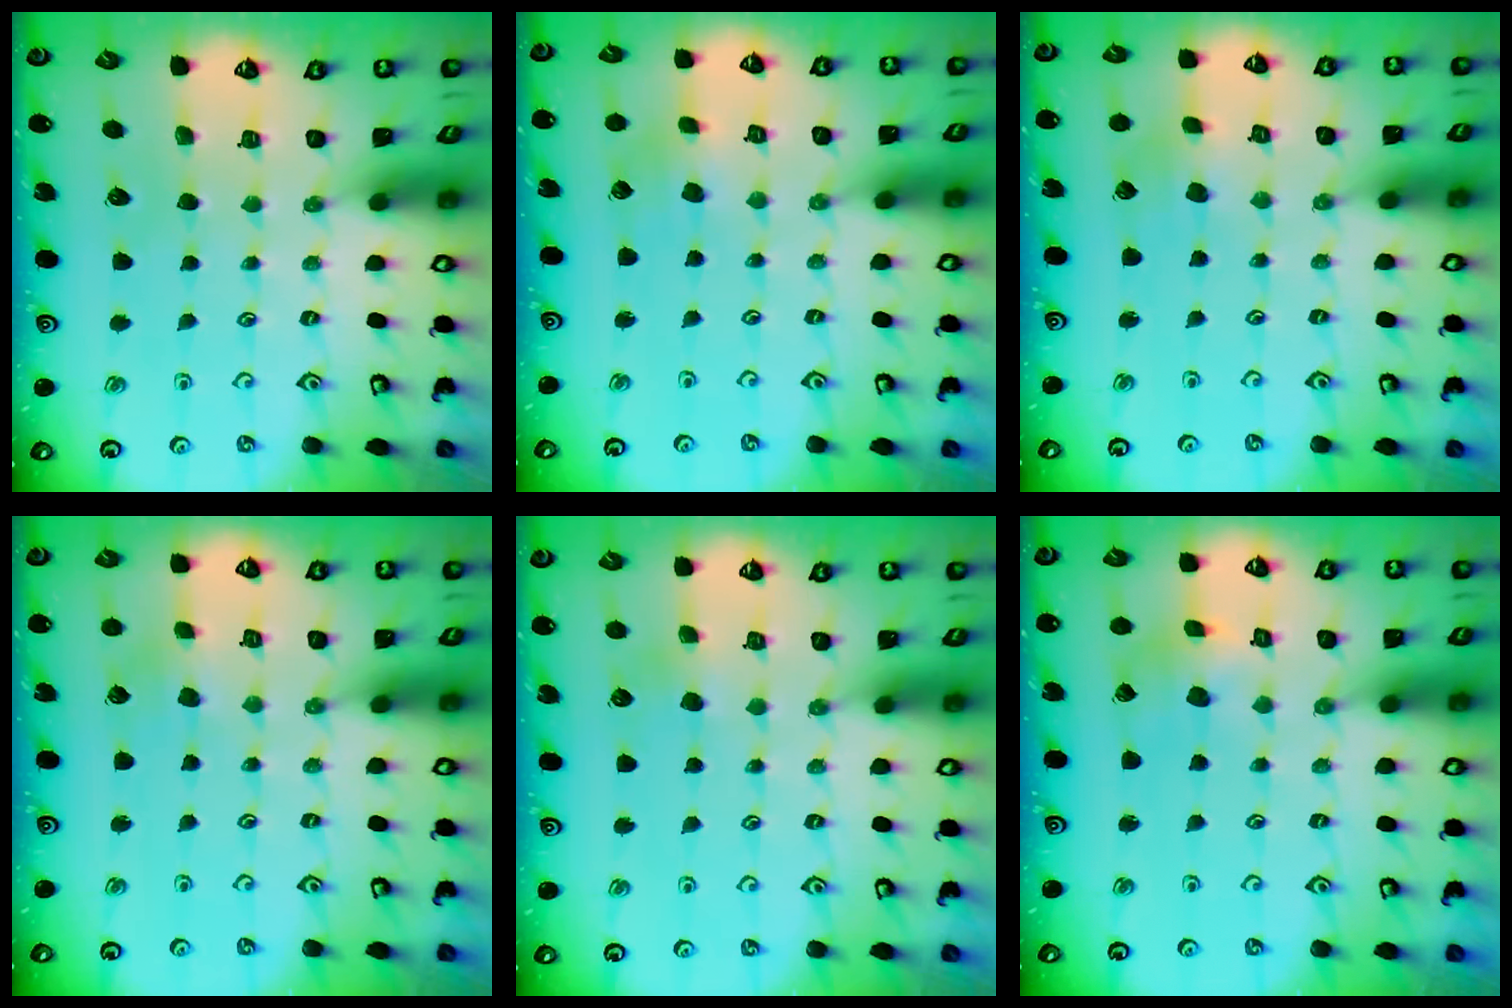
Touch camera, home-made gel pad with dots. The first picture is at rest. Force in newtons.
{"total": 2.7, "press": 2.7, "slide": 0.3}
{"total": 2.4, "press": 2.4, "slide": 0.2}
{"total": 1.8, "press": 1.8, "slide": 0.2}
{"total": 3.6, "press": 3.5, "slide": 0.5}
{"total": 2.6, "press": 2.6, "slide": 0.5}